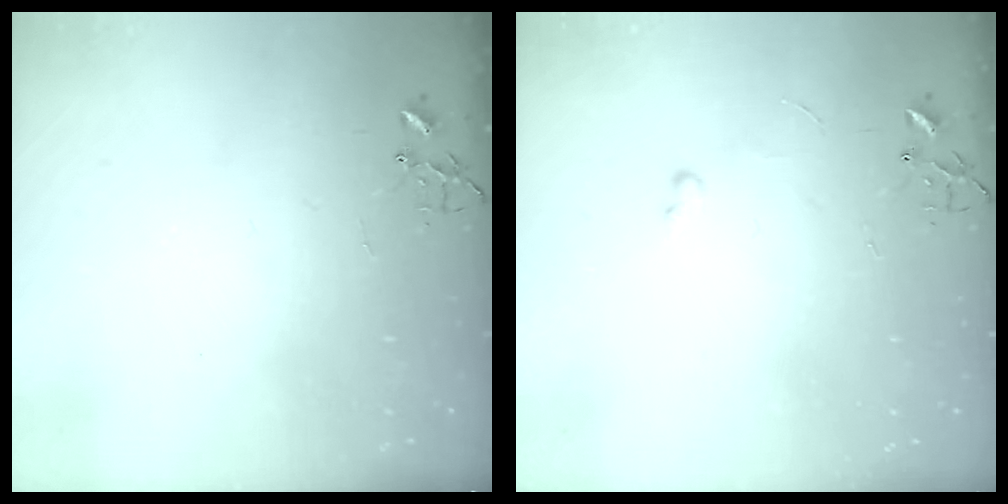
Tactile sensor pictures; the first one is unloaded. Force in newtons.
{"total": 2.6, "press": 2.6, "slide": 0.4}